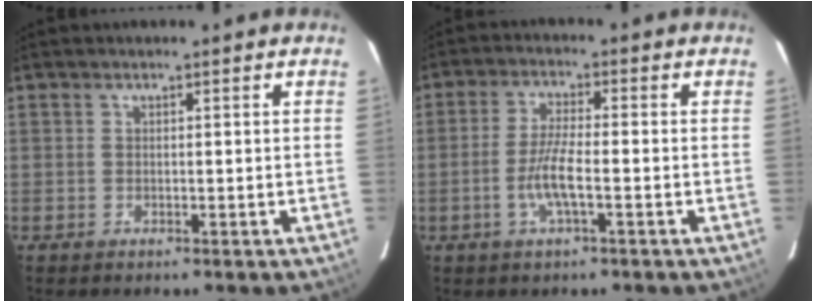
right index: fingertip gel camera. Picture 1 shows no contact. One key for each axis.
{"total": 5.8, "fx": -2.0, "fy": 0.7, "fz": 5.4, "tx": -0.112, "ty": -0.004, "tz": -0.040}